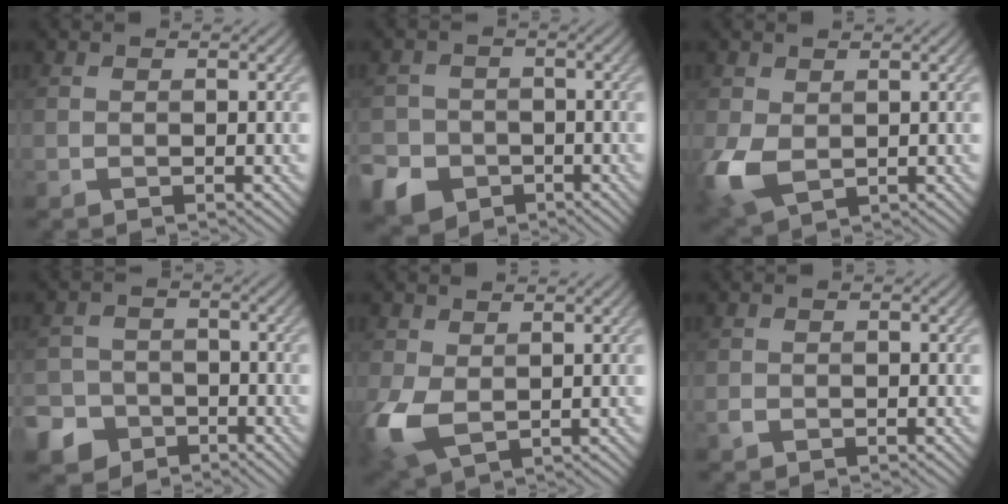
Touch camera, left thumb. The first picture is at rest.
{"total": 7.2, "force": [-3.7, 5.8, 2.1], "torque": [-0.056, -0.025, -0.080]}
{"total": 6.1, "force": [-0.3, 4.2, 4.4], "torque": [-0.123, -0.015, -0.005]}
{"total": 7.1, "force": [-4.3, 5.5, 1.5], "torque": [-0.036, -0.020, -0.091]}
{"total": 6.6, "force": [-0.2, 4.2, 5.1], "torque": [-0.140, -0.013, -0.003]}
{"total": 0.7, "force": [-0.4, 0.6, 0.3], "torque": [-0.008, -0.004, -0.008]}